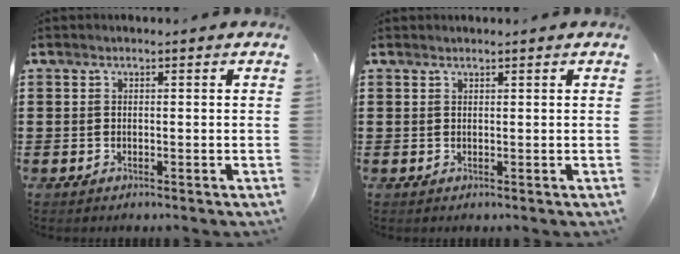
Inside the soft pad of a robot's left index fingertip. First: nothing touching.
{"total": 0.6, "force": [0.6, -0.1, 0.1], "torque": [-0.003, -0.001, 0.012]}